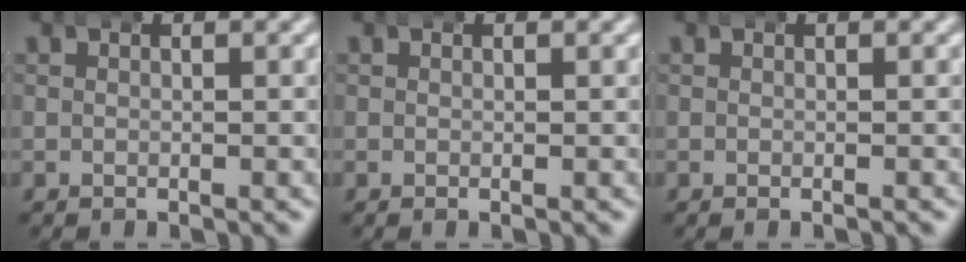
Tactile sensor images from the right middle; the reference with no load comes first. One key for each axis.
{"total": 0.0}
{"total": 0.0}